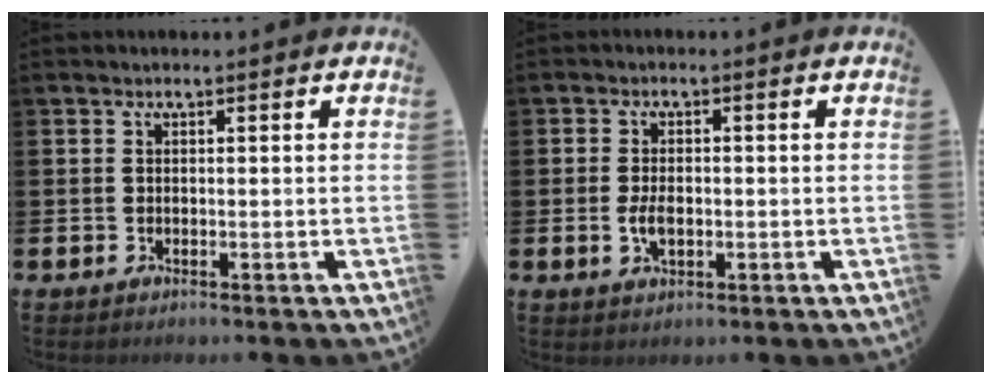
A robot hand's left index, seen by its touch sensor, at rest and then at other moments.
{"total": 3.0, "force": [-0.4, 1.7, 2.5], "torque": [-0.032, -0.002, -0.011]}